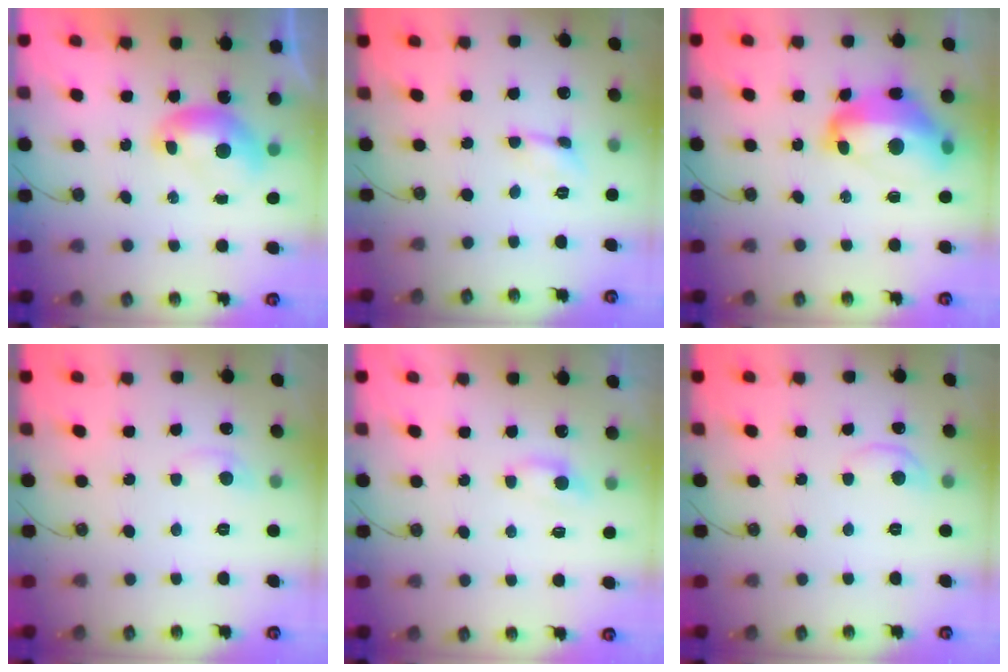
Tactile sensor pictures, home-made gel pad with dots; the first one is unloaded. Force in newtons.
{"total": 0.8, "press": 0.8, "slide": 0.1}
{"total": 11.7, "press": 11.6, "slide": 1.2}
{"total": 0.8, "press": 0.3, "slide": 0.7}
{"total": 0.7, "press": 0.5, "slide": 0.5}
{"total": 1.3, "press": 1.2, "slide": 0.5}